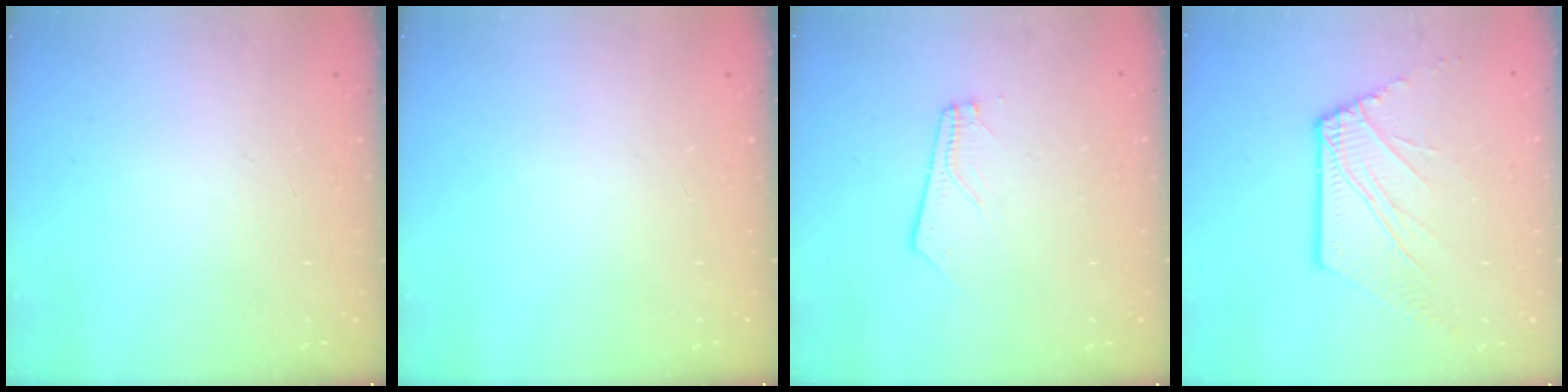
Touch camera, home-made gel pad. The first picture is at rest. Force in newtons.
{"total": 0.0}
{"total": 3.4, "press": 3.3, "slide": 0.4}
{"total": 8.0, "press": 7.9, "slide": 0.9}